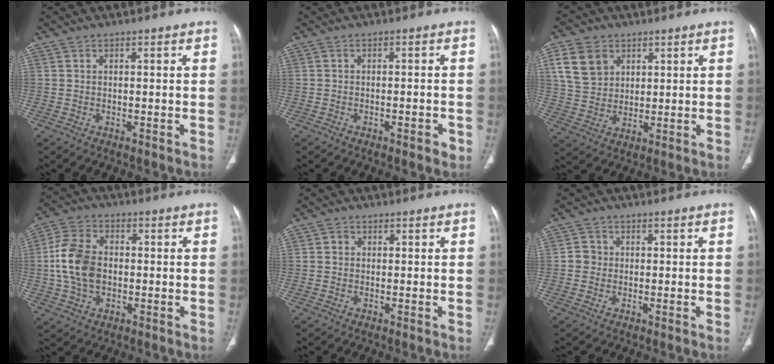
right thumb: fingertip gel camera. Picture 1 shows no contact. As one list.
[{"total": 2.3, "force": [-1.3, 0.7, 1.8], "torque": [-0.024, 0.005, -0.016]}, {"total": 9.8, "force": [4.2, 7.5, 4.8], "torque": [-0.075, -0.011, 0.089]}, {"total": 11.4, "force": [-0.1, 7.8, 8.2], "torque": [-0.156, 0.013, -0.004]}, {"total": 1.3, "force": [0.2, 1.2, 0.3], "torque": [0.000, 0.002, 0.003]}, {"total": 2.5, "force": [-0.2, 2.4, 0.6], "torque": [0.005, 0.008, -0.007]}]